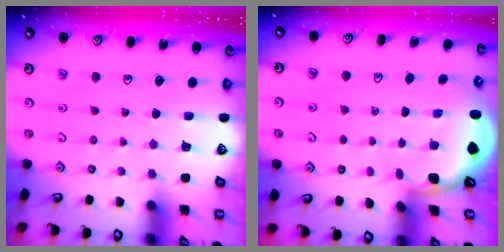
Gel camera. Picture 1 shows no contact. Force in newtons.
{"total": 1.7, "press": 1.7, "slide": 0.1}